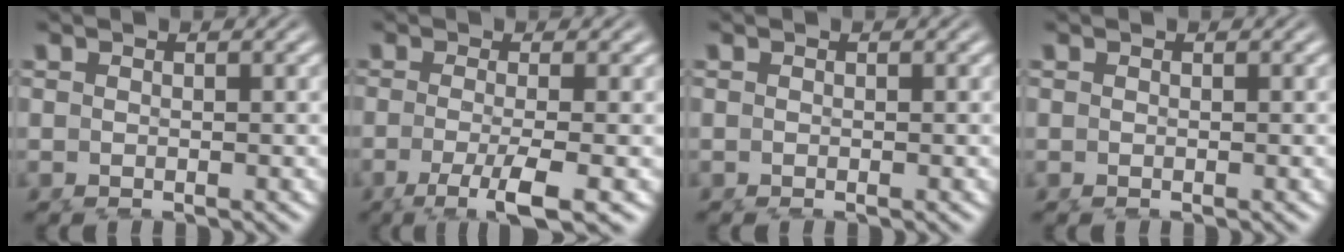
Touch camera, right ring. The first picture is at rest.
{"total": 4.8, "force": [-2.8, 0.3, 4.0], "torque": [-0.072, -0.029, -0.032]}
{"total": 0.0}
{"total": 0.0}